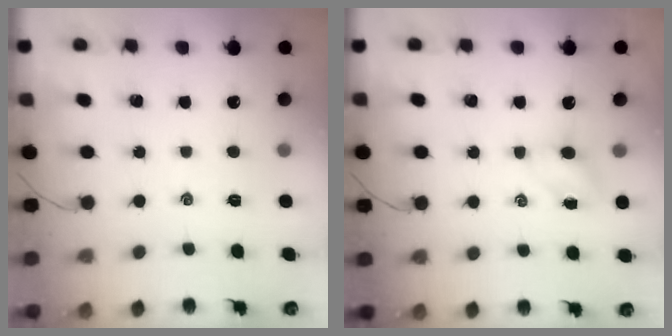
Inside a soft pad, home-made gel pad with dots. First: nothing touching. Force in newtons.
{"total": 3.7, "press": 3.5, "slide": 1.2}